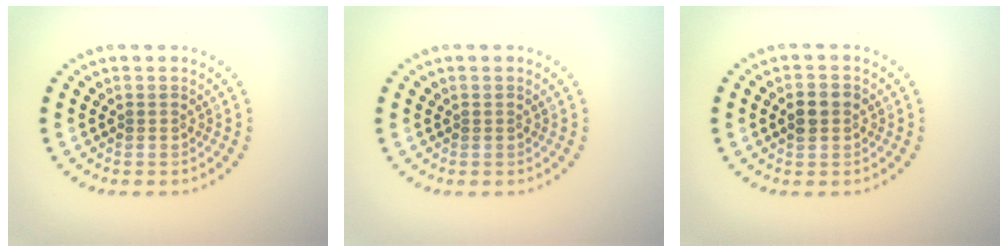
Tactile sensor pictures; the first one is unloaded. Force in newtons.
{"total": 0.0}
{"total": 2.5, "press": 2.5, "slide": 0.2}